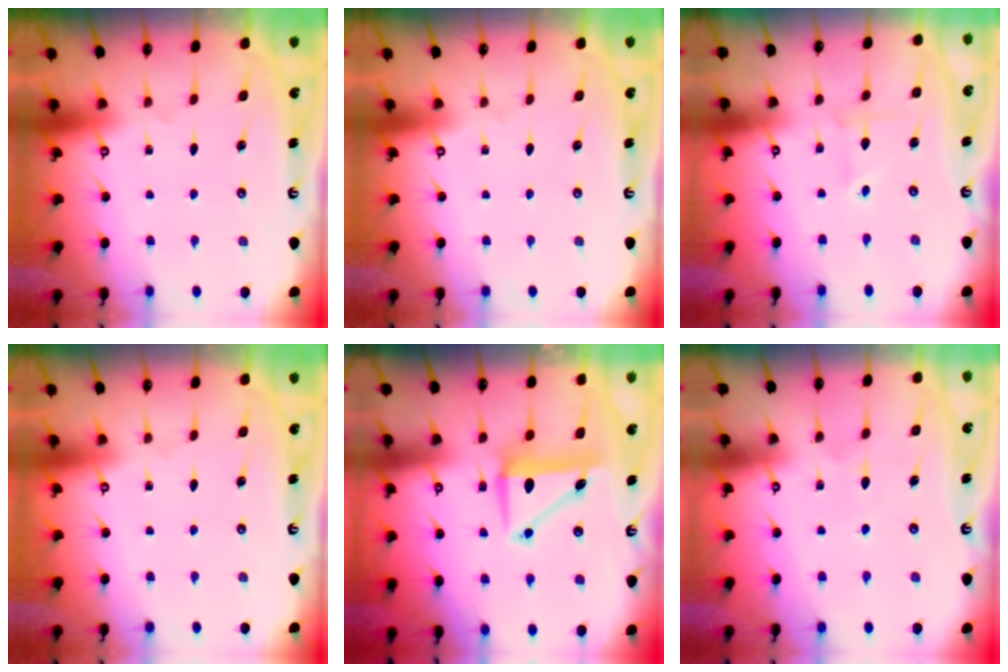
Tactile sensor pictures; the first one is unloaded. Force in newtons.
{"total": 0.0}
{"total": 1.8, "press": 1.7, "slide": 0.2}
{"total": 0.0}
{"total": 9.1, "press": 8.9, "slide": 1.9}
{"total": 5.1, "press": 5.0, "slide": 0.5}